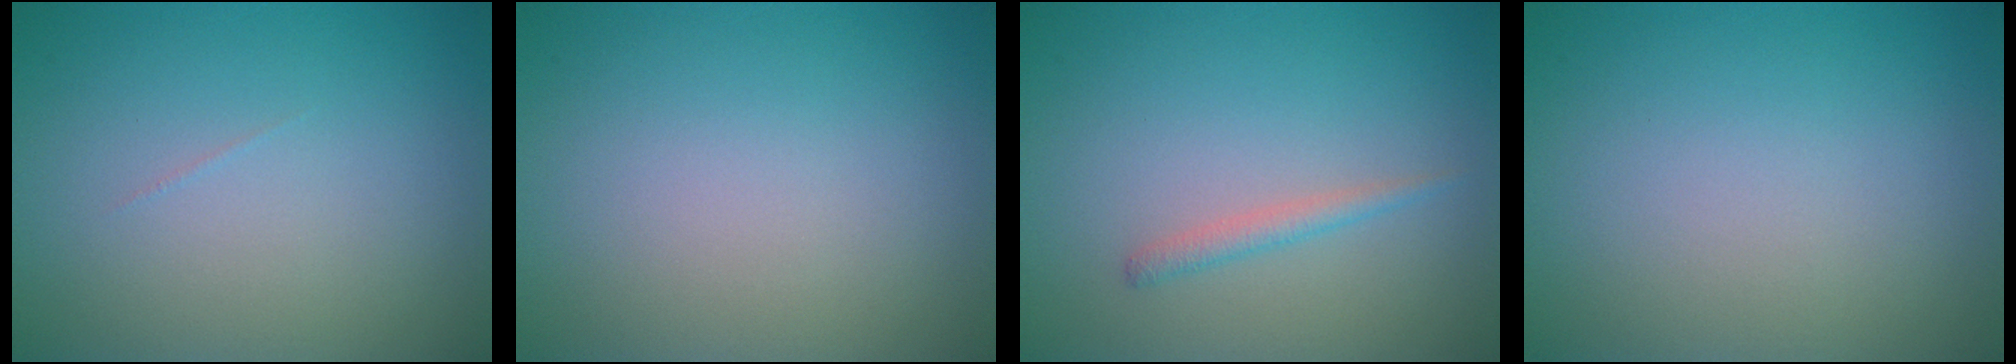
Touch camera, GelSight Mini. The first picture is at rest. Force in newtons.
{"total": 0.0}
{"total": 1.2, "press": 1.2, "slide": 0.1}
{"total": 0.0}